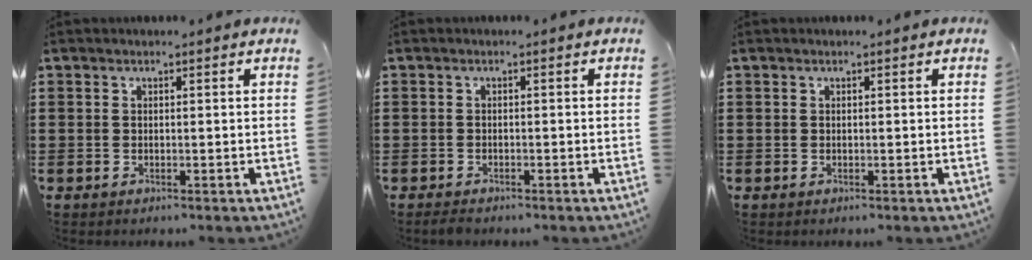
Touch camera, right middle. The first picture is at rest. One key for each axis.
{"total": 0.8, "fx": -0.8, "fy": 0.2, "fz": 0.2, "tx": -0.007, "ty": -0.003, "tz": -0.016}
{"total": 0.0}